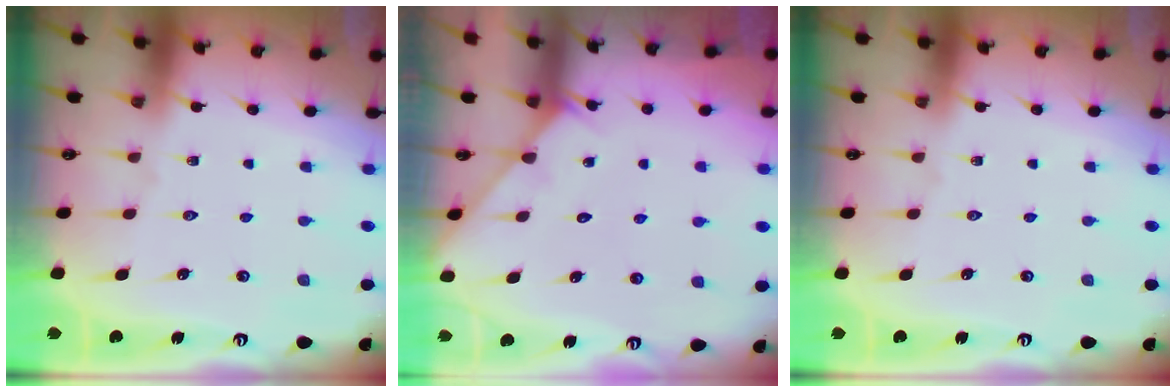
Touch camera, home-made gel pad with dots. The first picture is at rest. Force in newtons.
{"total": 3.5, "press": 3.5, "slide": 0.3}
{"total": 0.0}